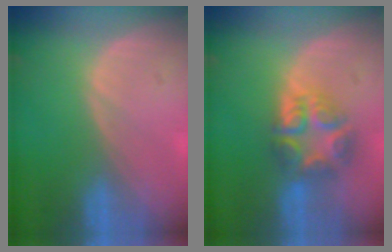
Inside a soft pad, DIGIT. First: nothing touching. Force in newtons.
{"total": 7.6, "press": 6.7, "slide": 3.6}